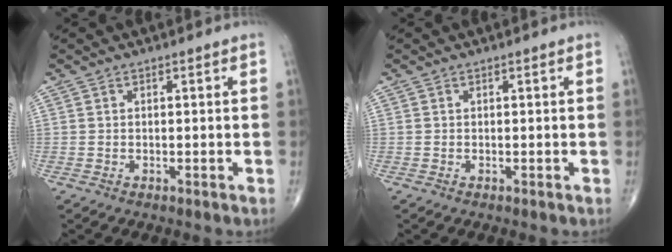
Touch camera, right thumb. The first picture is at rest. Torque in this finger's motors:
{"motor_torque": [0.27, 0.02, -0.06, -0.18, 0.02]}